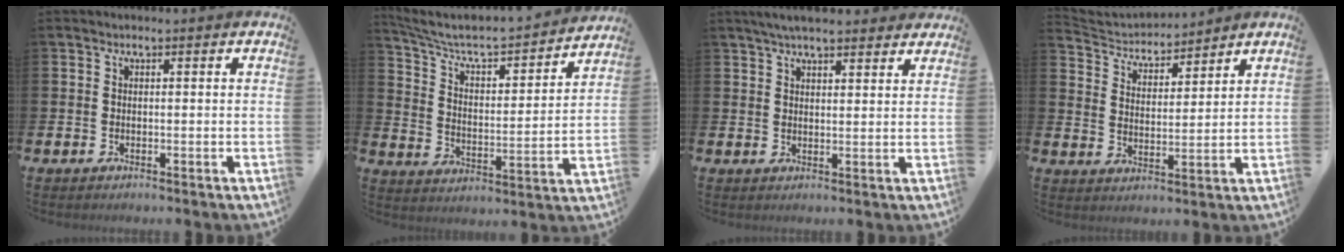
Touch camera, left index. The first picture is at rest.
{"total": 6.9, "force": [6.1, 1.7, 2.7], "torque": [-0.083, -0.047, 0.097]}
{"total": 4.4, "force": [4.0, 0.8, 1.6], "torque": [-0.034, -0.010, 0.072]}
{"total": 4.0, "force": [3.8, 1.2, 0.0], "torque": [-0.021, -0.029, 0.064]}